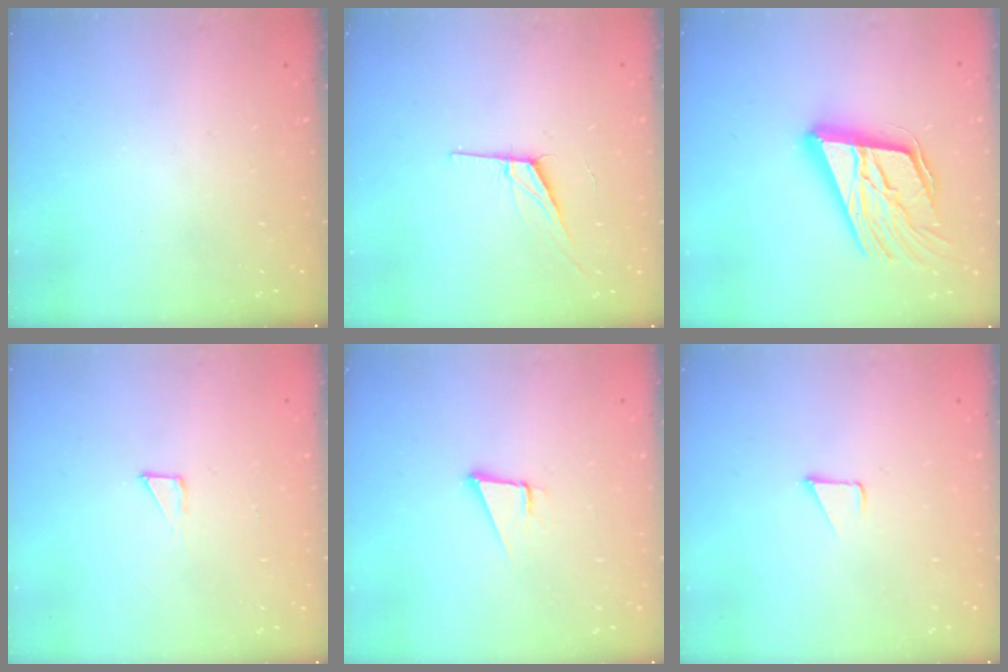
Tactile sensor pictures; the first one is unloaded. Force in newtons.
{"total": 7.8, "press": 7.2, "slide": 3.2}
{"total": 23.6, "press": 23.1, "slide": 4.9}
{"total": 3.3, "press": 3.3, "slide": 0.3}
{"total": 3.7, "press": 2.9, "slide": 2.2}
{"total": 1.7, "press": 1.7, "slide": 0.1}